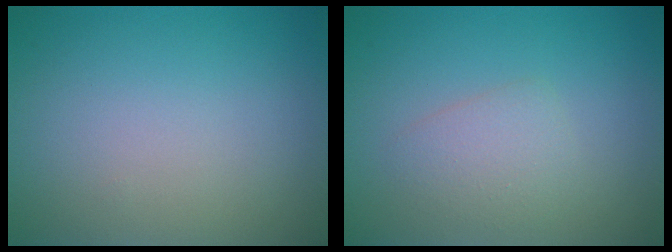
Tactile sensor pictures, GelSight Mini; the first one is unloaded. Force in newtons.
{"total": 2.1, "press": 2.1, "slide": 0.1}